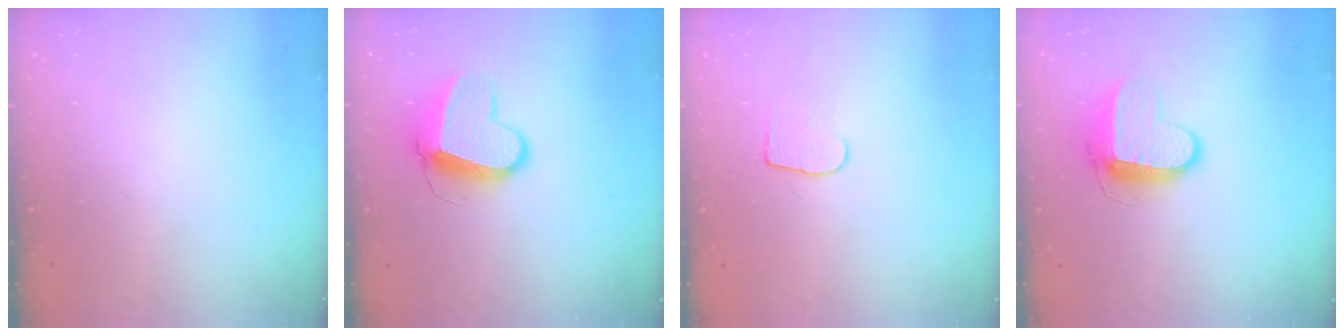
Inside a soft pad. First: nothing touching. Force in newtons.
{"total": 10.9, "press": 10.8, "slide": 1.3}
{"total": 5.8, "press": 5.8, "slide": 0.5}
{"total": 10.3, "press": 10.3, "slide": 1.0}